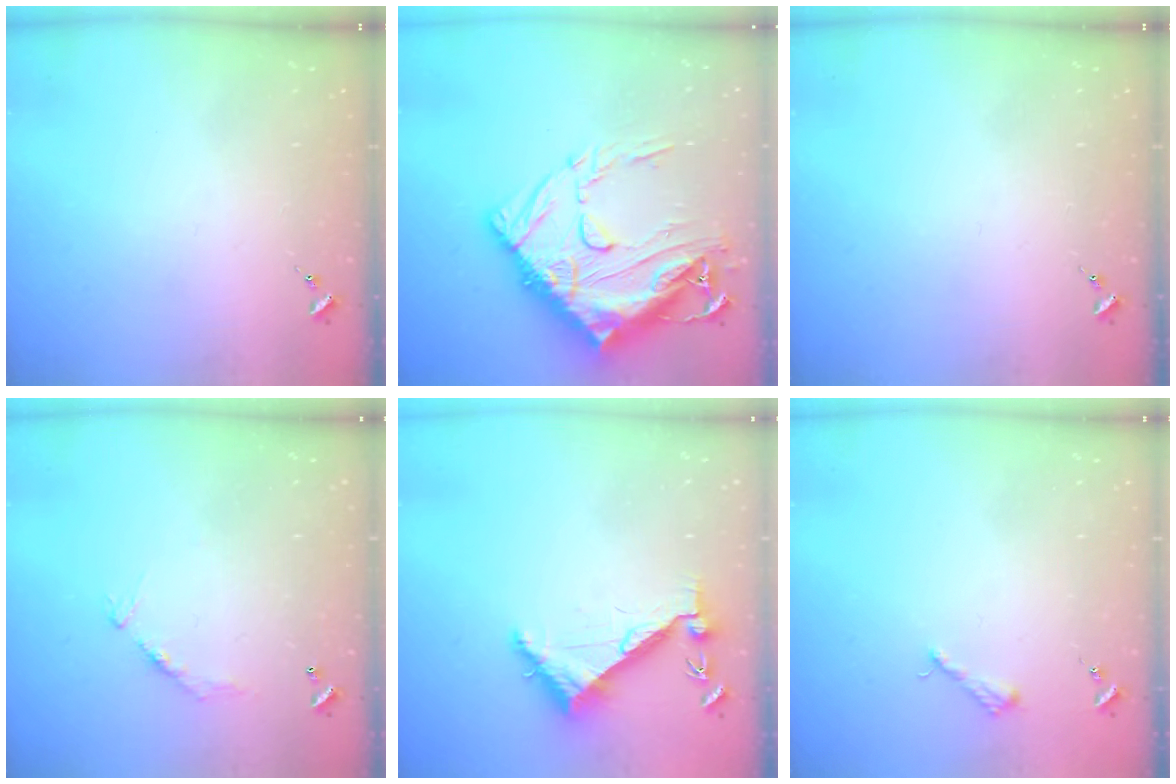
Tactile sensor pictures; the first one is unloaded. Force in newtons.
{"total": 27.3, "press": 27.2, "slide": 2.8}
{"total": 0.0}
{"total": 9.1, "press": 9.1, "slide": 0.8}
{"total": 6.7, "press": 6.7, "slide": 0.8}
{"total": 3.6, "press": 3.6, "slide": 0.4}